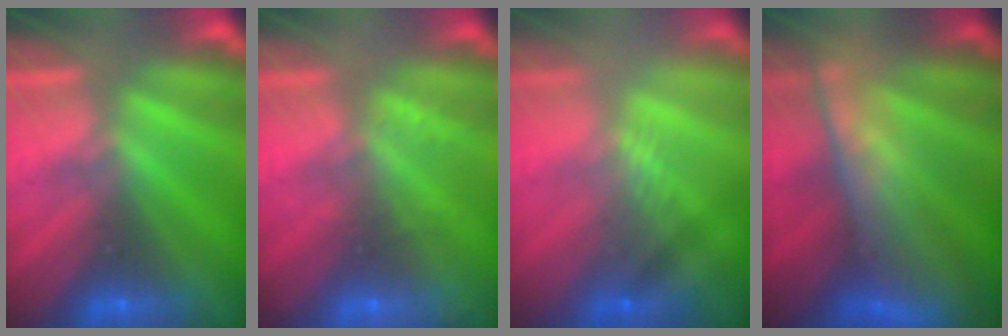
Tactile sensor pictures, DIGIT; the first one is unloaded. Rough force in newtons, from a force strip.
{"total": 2.1}
{"total": 2.3}
{"total": 6.8}